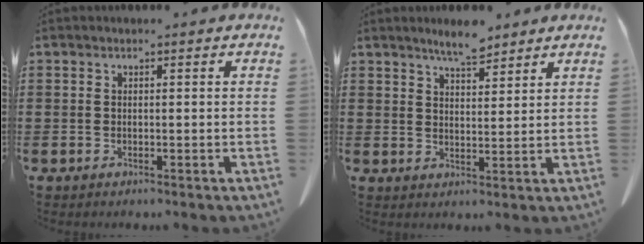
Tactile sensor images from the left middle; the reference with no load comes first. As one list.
[{"total": 4.6, "force": [4.2, 0.8, 1.6], "torque": [-0.040, -0.013, 0.078]}]